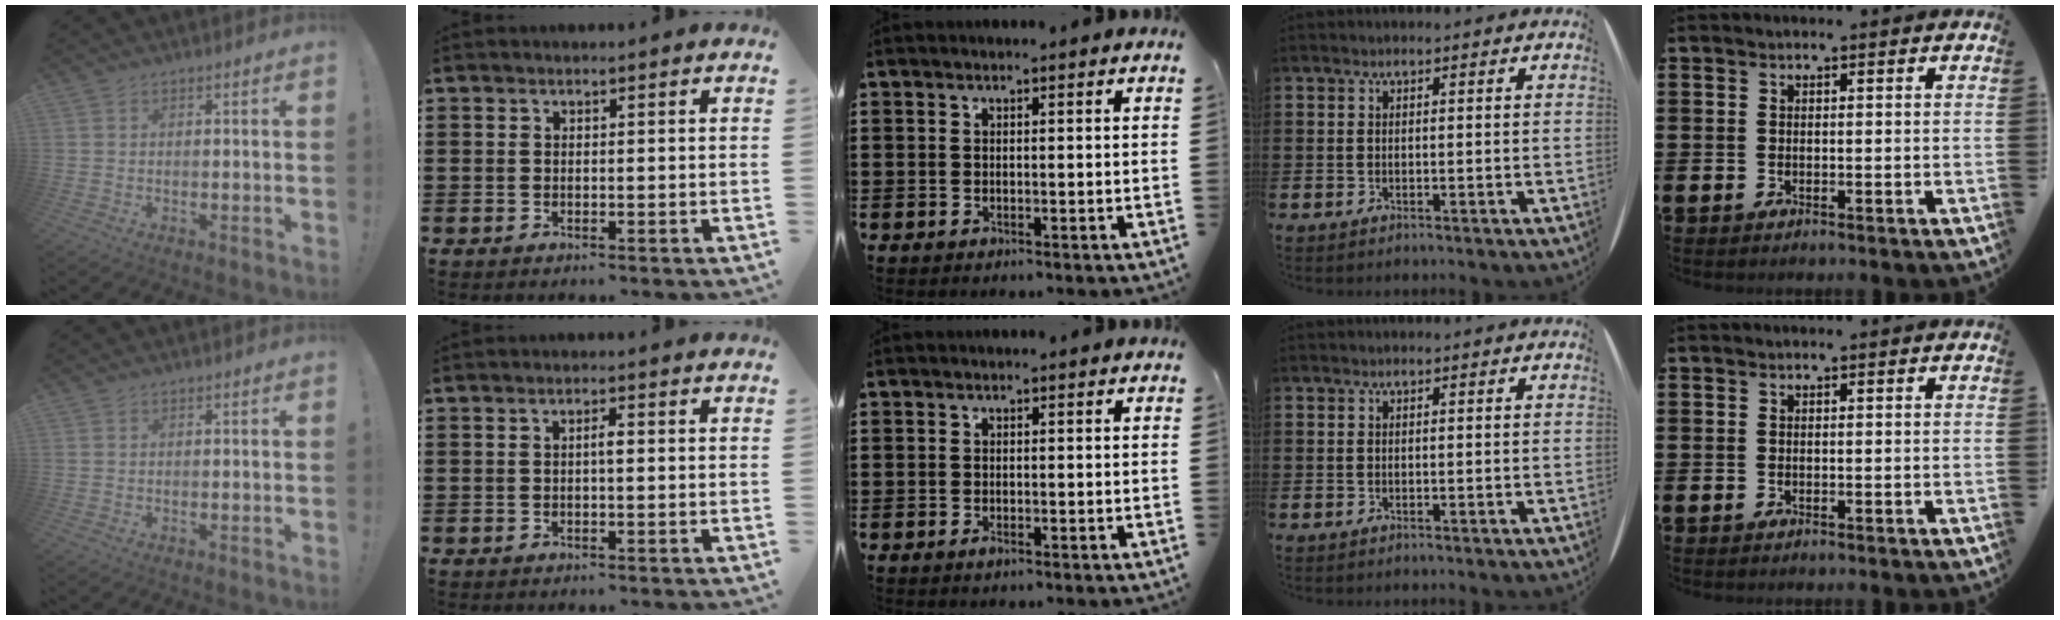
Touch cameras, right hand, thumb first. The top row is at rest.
{"index": {"total": 1.5, "force": [-0.1, 0.3, 1.4], "torque": [-0.027, 0.001, -0.003]}, "middle": {"total": 0.7, "force": [-0.4, 0.2, 0.5], "torque": [-0.011, -0.007, -0.006]}}